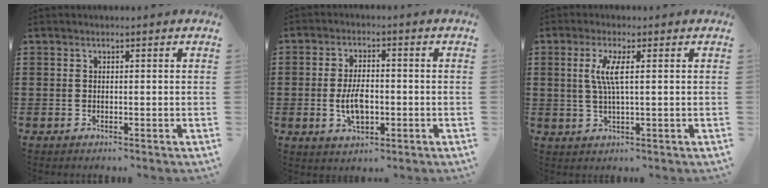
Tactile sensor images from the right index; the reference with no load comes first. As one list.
[{"total": 5.7, "force": [-1.0, 2.8, 4.8], "torque": [-0.105, -0.001, -0.022]}, {"total": 4.3, "force": [1.1, 0.1, 4.2], "torque": [-0.088, -0.005, 0.015]}]